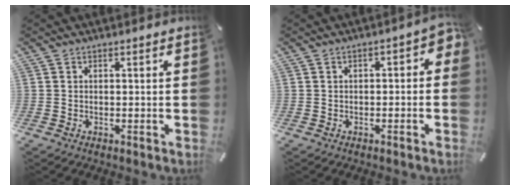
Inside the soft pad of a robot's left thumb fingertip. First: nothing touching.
{"total": 3.5, "force": [-1.0, 2.0, 2.8], "torque": [-0.041, 0.012, -0.021]}